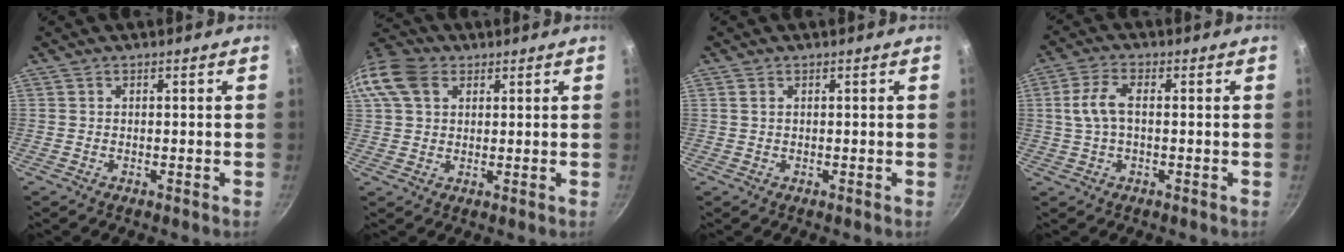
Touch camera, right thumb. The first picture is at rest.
{"total": 13.7, "force": [5.1, 9.9, 7.9], "torque": [-0.172, 0.024, 0.085]}
{"total": 0.7, "force": [0.3, 0.4, 0.6], "torque": [-0.010, 0.000, 0.005]}
{"total": 6.2, "force": [0.4, 3.1, 5.3], "torque": [-0.118, 0.014, 0.003]}